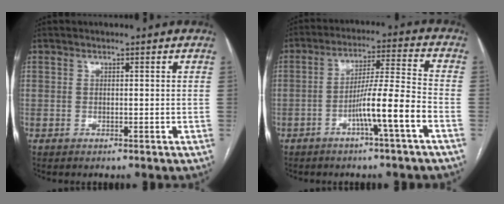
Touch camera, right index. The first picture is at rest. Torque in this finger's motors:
{"motor_torque": [1.43, -0.70, 0.63, 0.17]}